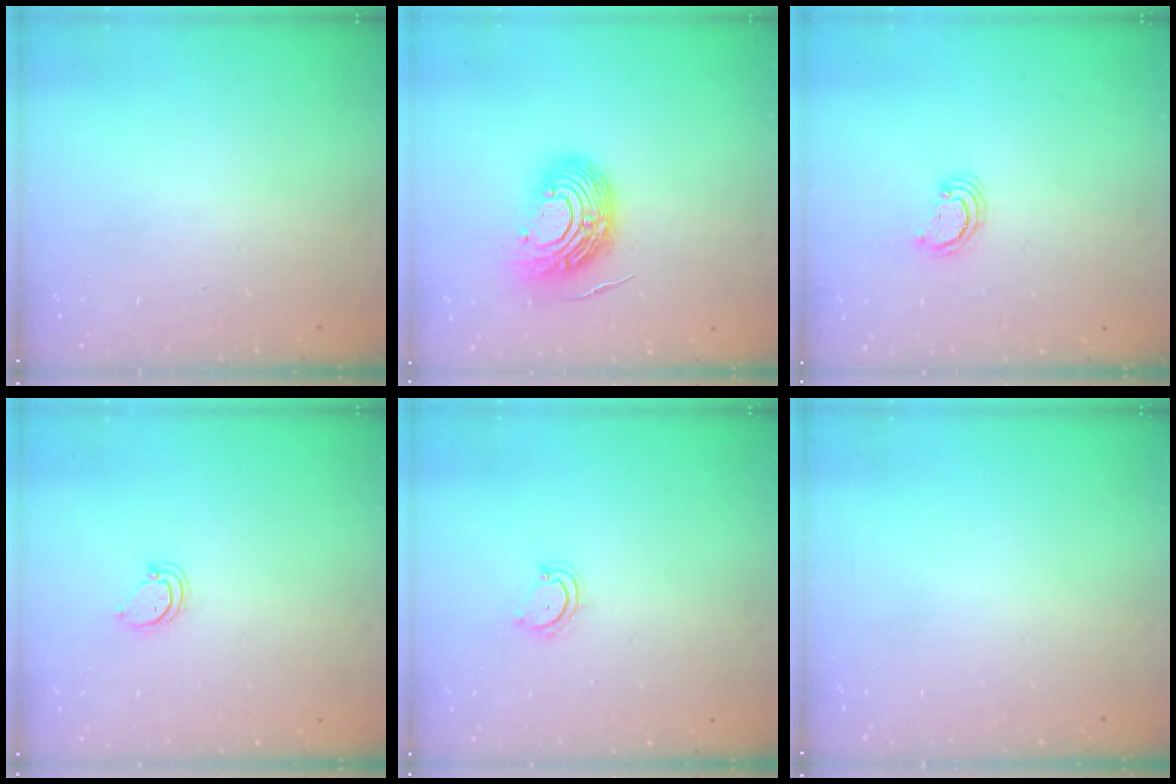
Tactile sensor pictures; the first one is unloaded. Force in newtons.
{"total": 13.6, "press": 13.4, "slide": 2.2}
{"total": 2.6, "press": 2.5, "slide": 0.2}
{"total": 3.6, "press": 3.6, "slide": 0.2}
{"total": 3.6, "press": 3.6, "slide": 0.3}
{"total": 0.0}